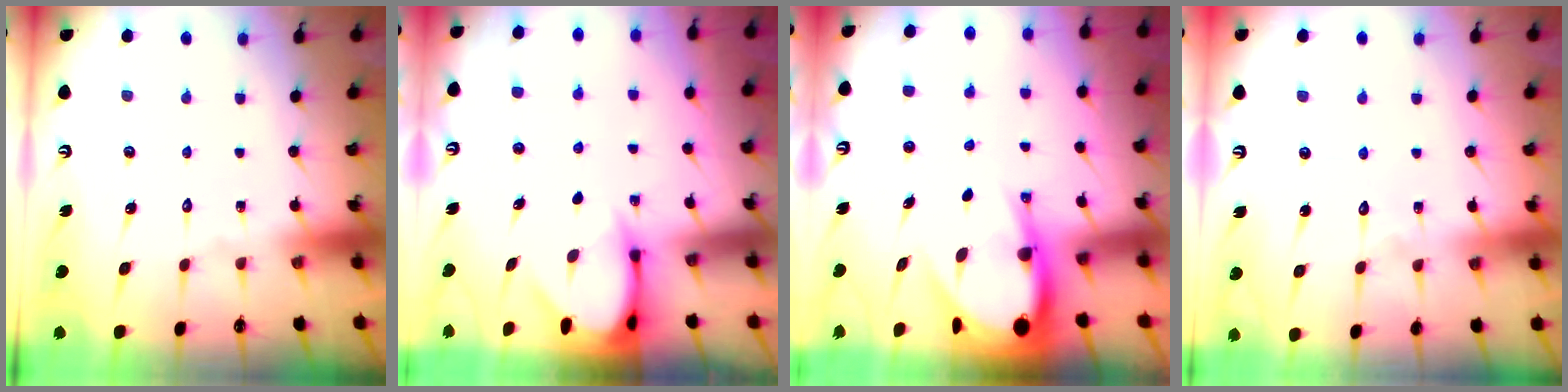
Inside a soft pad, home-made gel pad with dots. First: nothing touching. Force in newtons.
{"total": 3.3, "press": 3.2, "slide": 0.3}
{"total": 9.0, "press": 8.9, "slide": 0.9}
{"total": 5.1, "press": 5.0, "slide": 0.5}